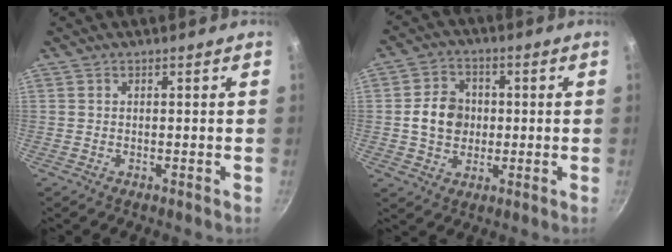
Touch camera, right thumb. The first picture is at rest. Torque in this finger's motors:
{"motor_torque": [1.41, 1.25, 1.04, -0.21, 0.11]}